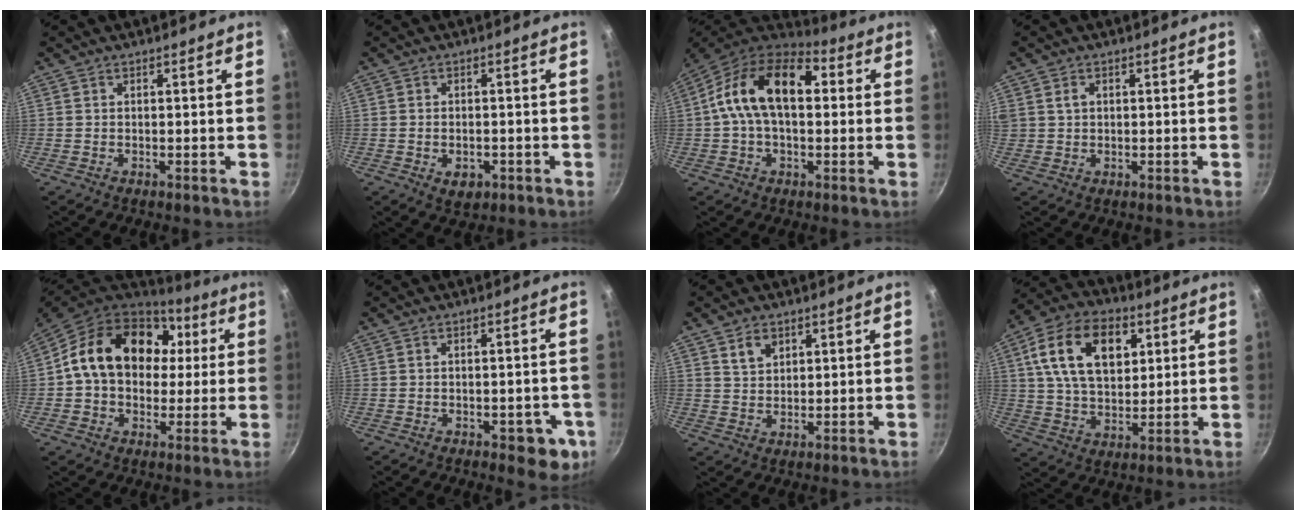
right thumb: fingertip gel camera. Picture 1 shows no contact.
{"total": 3.7, "force": [-1.3, 2.5, 2.5], "torque": [-0.030, 0.005, -0.012]}
{"total": 17.6, "force": [2.4, 10.4, 14.0], "torque": [-0.241, 0.042, 0.032]}
{"total": 2.3, "force": [0.7, 1.9, 1.2], "torque": [-0.018, -0.001, 0.019]}
{"total": 20.5, "force": [2.4, 15.5, 13.2], "torque": [-0.204, 0.041, 0.035]}
{"total": 5.6, "force": [-2.5, 2.8, 4.1], "torque": [-0.025, 0.011, -0.028]}
{"total": 3.9, "force": [2.2, 2.6, 1.9], "torque": [-0.019, -0.017, 0.045]}
{"total": 17.4, "force": [5.6, 10.9, 12.4], "torque": [-0.197, -0.002, 0.098]}